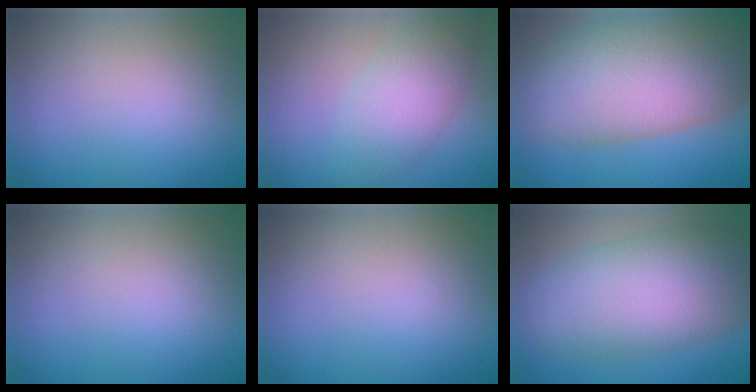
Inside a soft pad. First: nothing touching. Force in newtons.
{"total": 4.5, "press": 4.5, "slide": 0.0}
{"total": 13.1, "press": 13.1, "slide": 0.8}
{"total": 0.0}
{"total": 0.0}
{"total": 10.2, "press": 10.1, "slide": 0.2}